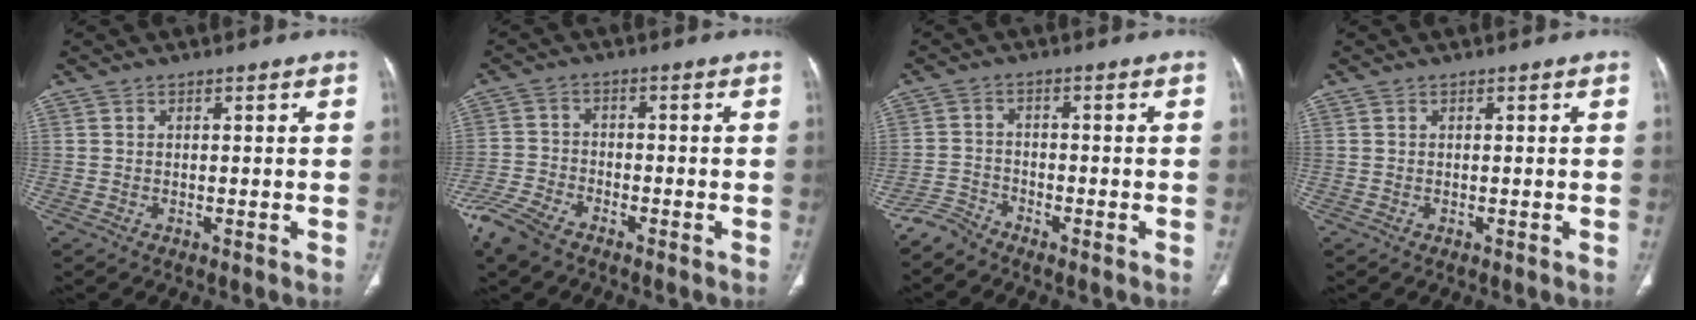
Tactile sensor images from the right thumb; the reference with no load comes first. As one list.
[{"total": 8.0, "force": [-5.9, 3.3, 4.3], "torque": [-0.108, 0.002, -0.121]}, {"total": 3.3, "force": [-3.2, 0.6, -0.1], "torque": [0.004, 0.003, -0.071]}, {"total": 0.0}]